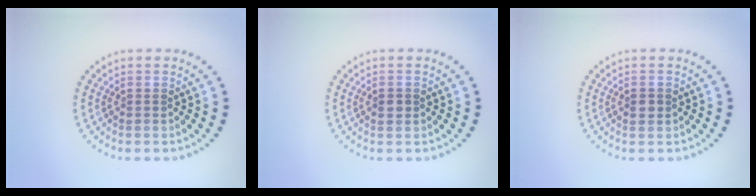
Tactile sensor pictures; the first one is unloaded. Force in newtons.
{"total": 1.2, "press": 1.2, "slide": 0.1}
{"total": 1.3, "press": 1.3, "slide": 0.0}